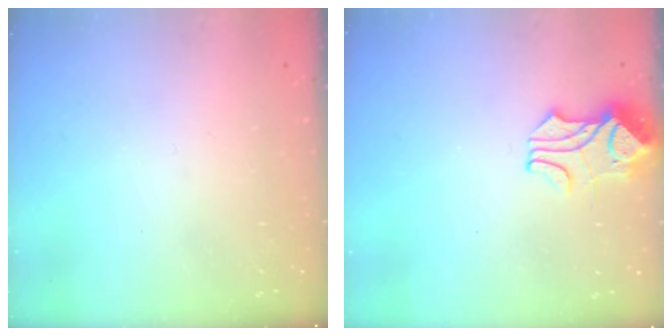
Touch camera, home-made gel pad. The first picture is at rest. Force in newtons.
{"total": 1.7, "press": 1.2, "slide": 1.1}